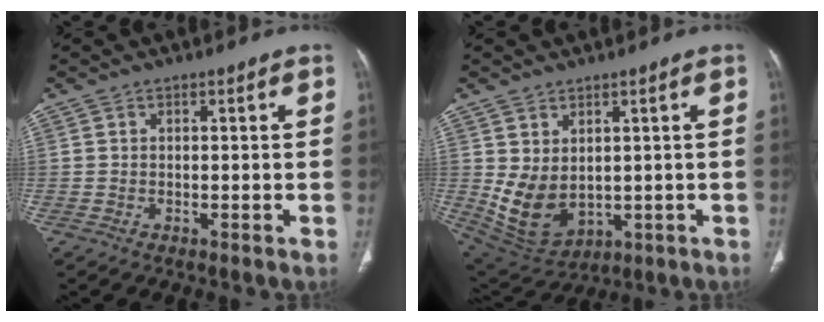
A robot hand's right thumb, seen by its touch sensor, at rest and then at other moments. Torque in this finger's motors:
{"motor_torque": [-0.52, 0.74, 0.31, 0.56, 0.31]}